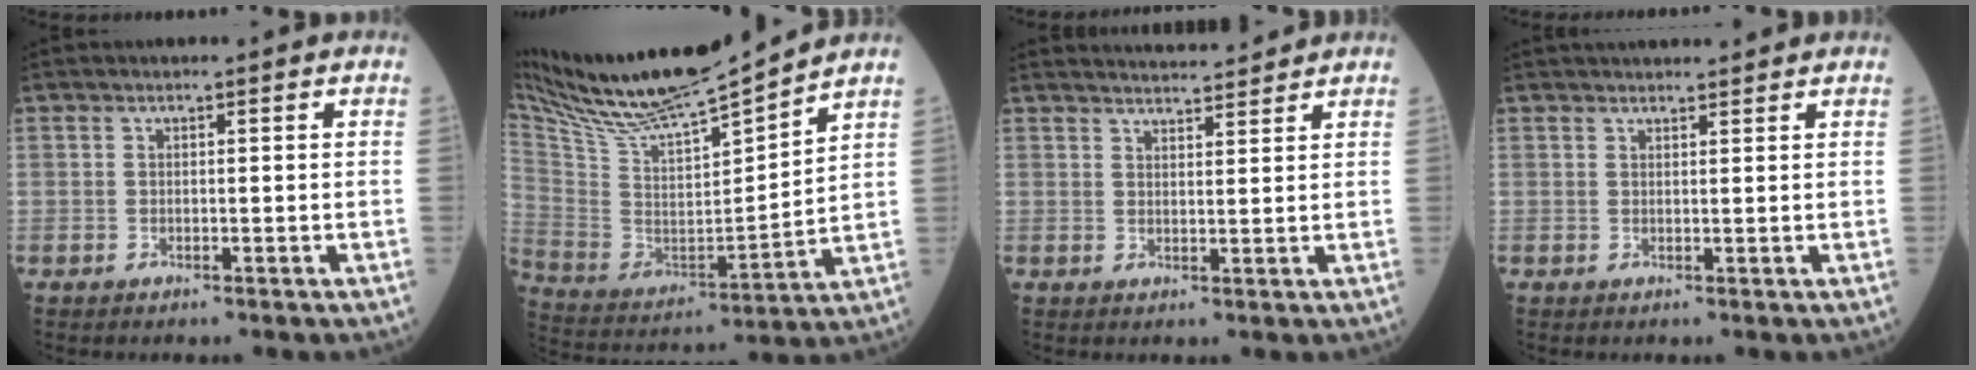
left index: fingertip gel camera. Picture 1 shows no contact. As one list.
[{"total": 19.6, "force": [17.5, 0.8, 8.8], "torque": [-0.175, -0.014, 0.313]}, {"total": 5.8, "force": [5.7, 0.2, 1.2], "torque": [-0.024, 0.013, 0.079]}, {"total": 5.8, "force": [5.4, 0.9, 1.9], "torque": [-0.020, 0.025, 0.069]}]